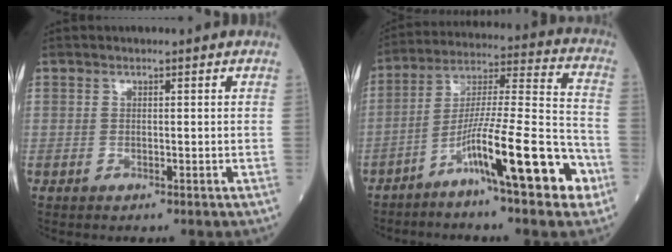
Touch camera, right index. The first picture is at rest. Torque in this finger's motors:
{"motor_torque": [1.06, -1.03, 0.35, 0.16]}